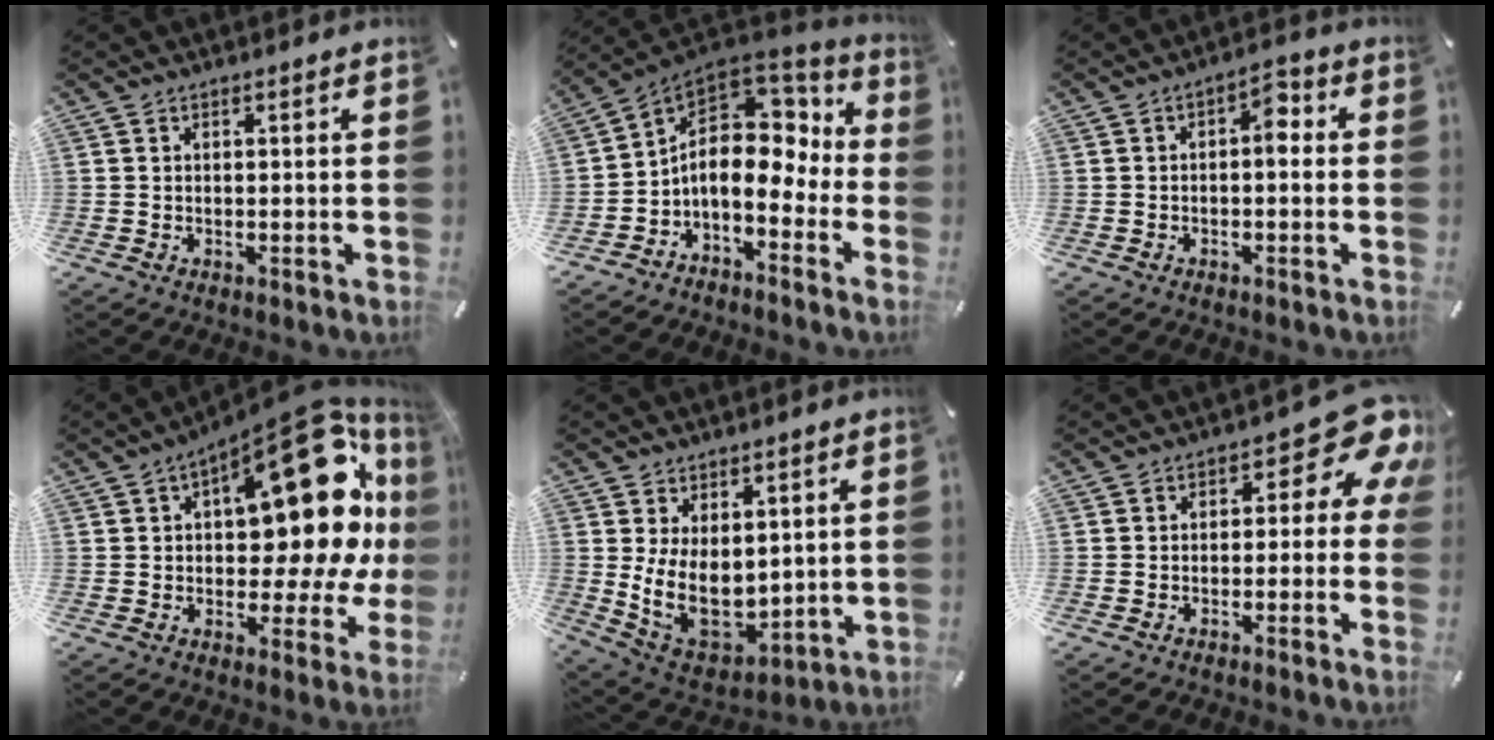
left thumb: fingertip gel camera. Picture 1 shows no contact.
{"total": 11.1, "force": [0.4, 8.3, 7.4], "torque": [-0.140, -0.025, 0.008]}
{"total": 4.2, "force": [-0.5, 2.2, 3.5], "torque": [-0.046, 0.006, -0.018]}
{"total": 26.2, "force": [7.3, 12.9, 21.6], "torque": [-0.264, -0.059, 0.126]}
{"total": 12.6, "force": [1.7, 9.2, 8.5], "torque": [-0.158, -0.034, 0.041]}
{"total": 10.1, "force": [3.6, 5.2, 7.9], "torque": [-0.095, -0.027, 0.063]}